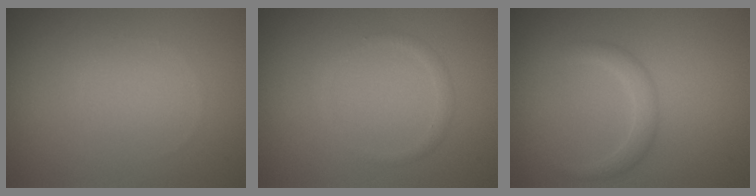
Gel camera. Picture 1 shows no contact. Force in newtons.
{"total": 0.9, "press": 0.9, "slide": 0.1}
{"total": 1.8, "press": 1.8, "slide": 0.2}